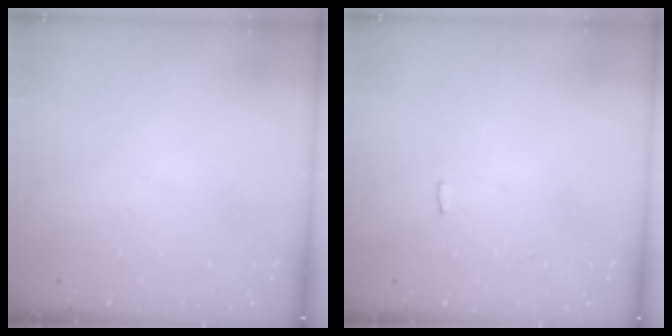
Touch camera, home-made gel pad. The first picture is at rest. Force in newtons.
{"total": 2.0, "press": 2.0, "slide": 0.3}